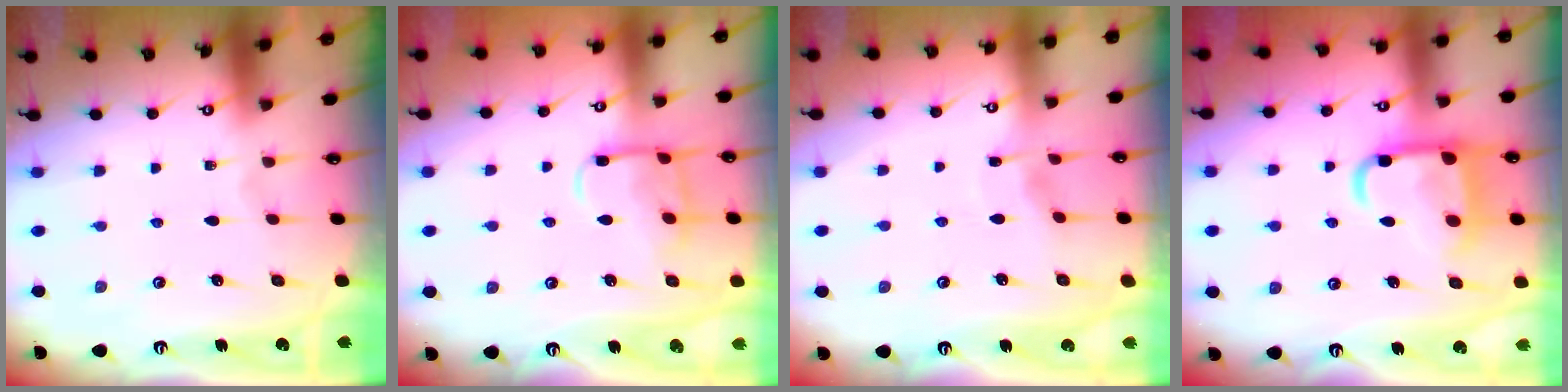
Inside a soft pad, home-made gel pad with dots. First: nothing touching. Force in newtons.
{"total": 10.5, "press": 10.5, "slide": 1.0}
{"total": 2.7, "press": 2.7, "slide": 0.3}
{"total": 14.2, "press": 14.1, "slide": 1.5}